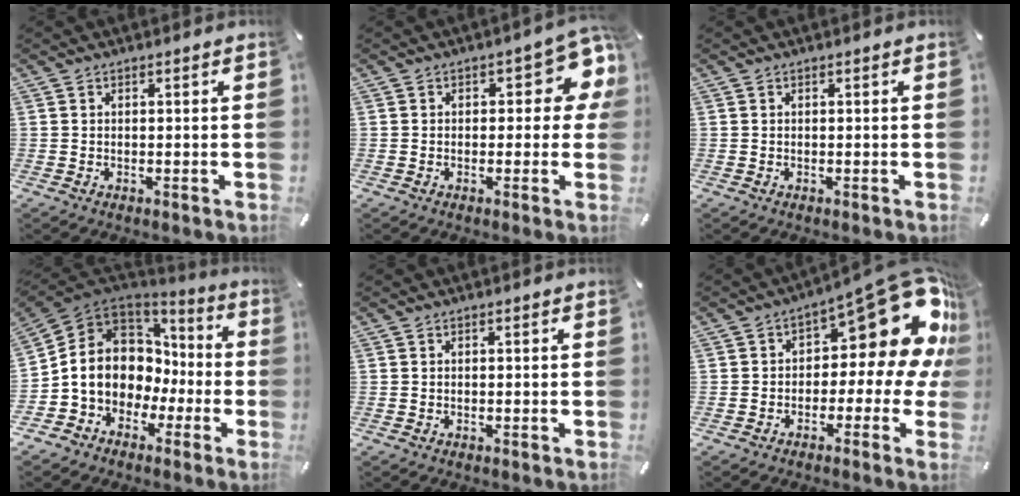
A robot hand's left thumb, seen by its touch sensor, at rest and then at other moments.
{"total": 9.2, "force": [2.8, 4.6, 7.5], "torque": [-0.086, -0.015, 0.046]}
{"total": 0.0}
{"total": 10.7, "force": [-0.7, 9.8, 4.2], "torque": [-0.114, -0.015, -0.011]}
{"total": 0.0}
{"total": 20.4, "force": [8.8, 9.6, 15.8], "torque": [-0.188, -0.068, 0.145]}